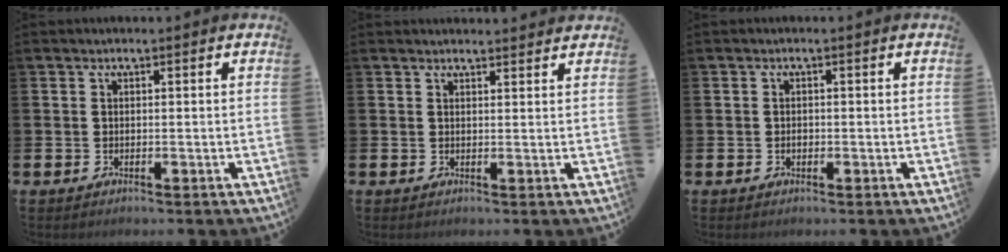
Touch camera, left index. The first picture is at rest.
{"total": 1.6, "force": [1.6, 0.1, -0.1], "torque": [0.012, -0.012, 0.027]}
{"total": 0.8, "force": [-0.2, 0.6, 0.5], "torque": [-0.006, 0.001, -0.006]}